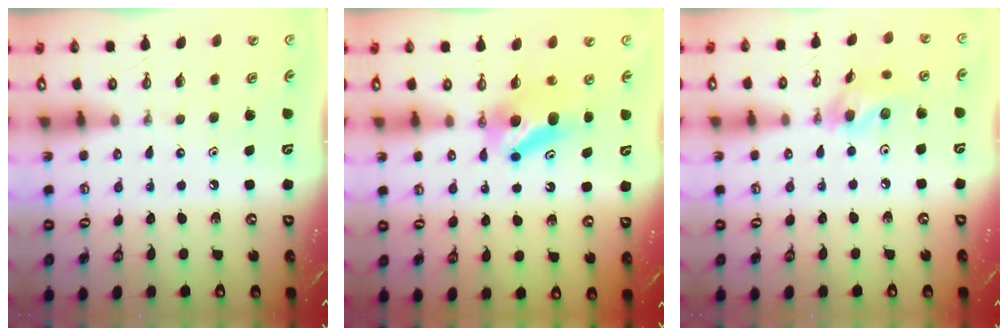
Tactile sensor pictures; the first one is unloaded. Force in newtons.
{"total": 7.6, "press": 7.0, "slide": 2.9}
{"total": 10.5, "press": 10.4, "slide": 1.1}